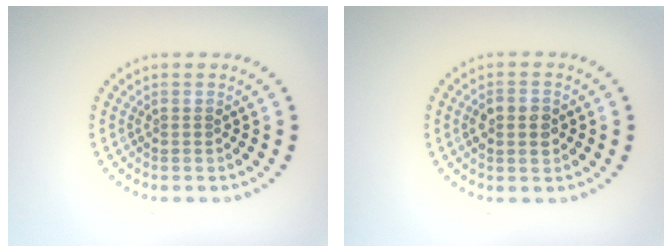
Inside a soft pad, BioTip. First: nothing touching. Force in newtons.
{"total": 3.0, "press": 3.0, "slide": 0.2}